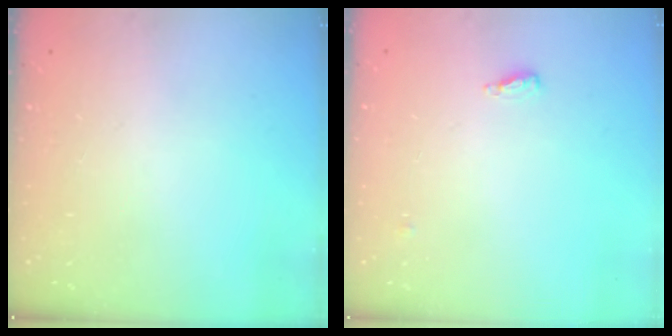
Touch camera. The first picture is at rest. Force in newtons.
{"total": 4.7, "press": 4.6, "slide": 1.2}